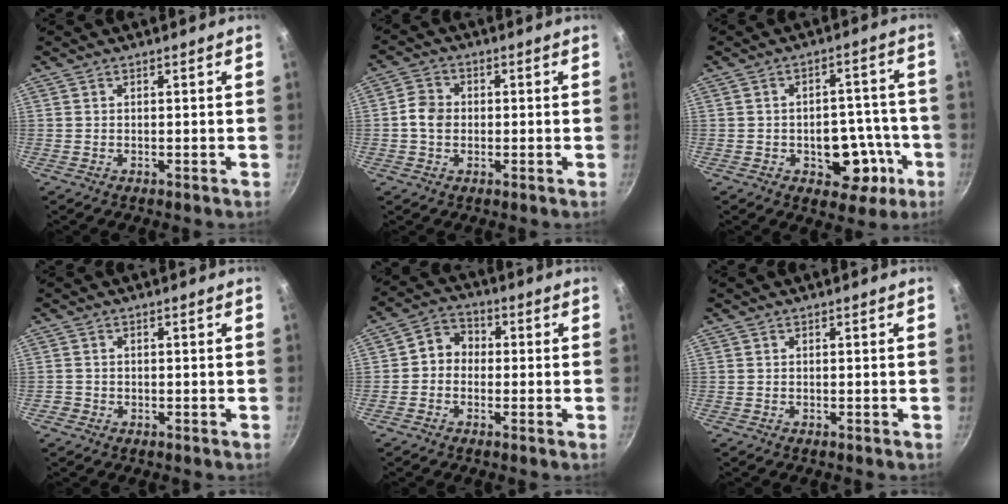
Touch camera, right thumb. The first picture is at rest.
{"total": 4.7, "force": [-0.3, 3.9, 2.6], "torque": [-0.040, 0.010, -0.015]}
{"total": 11.4, "force": [-3.8, 7.5, 7.7], "torque": [-0.056, 0.031, -0.042]}
{"total": 0.9, "force": [-0.3, 0.9, 0.2], "torque": [-0.002, 0.002, -0.006]}
{"total": 5.4, "force": [-0.4, 4.6, 2.7], "torque": [-0.016, 0.018, -0.026]}
{"total": 0.0}